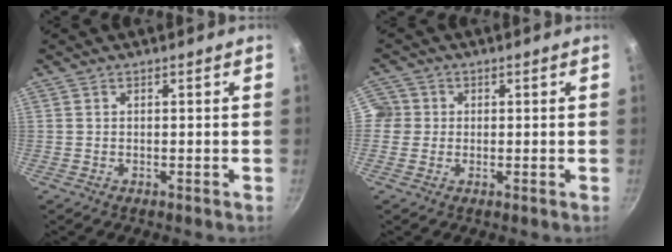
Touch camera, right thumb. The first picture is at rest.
{"total": 3.9, "force": [0.0, 3.9, 0.7], "torque": [0.017, 0.005, -0.010]}